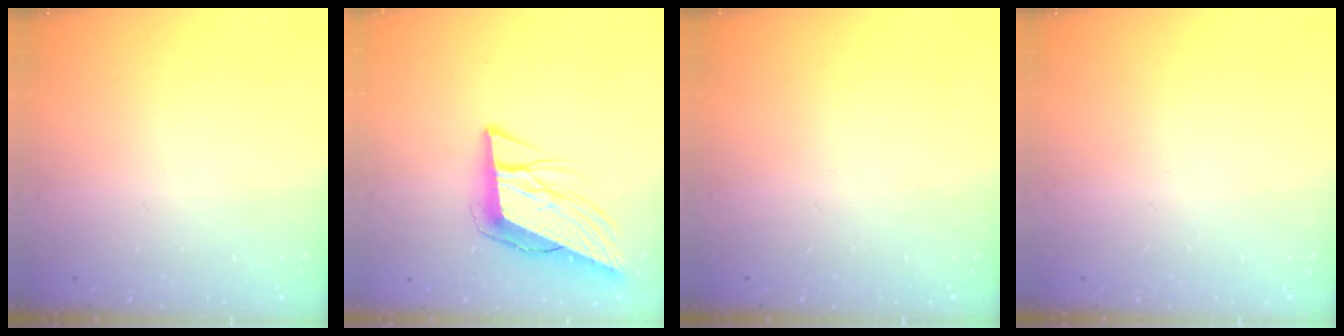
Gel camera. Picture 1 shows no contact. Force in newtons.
{"total": 11.1, "press": 10.3, "slide": 4.0}
{"total": 0.0}
{"total": 0.0}